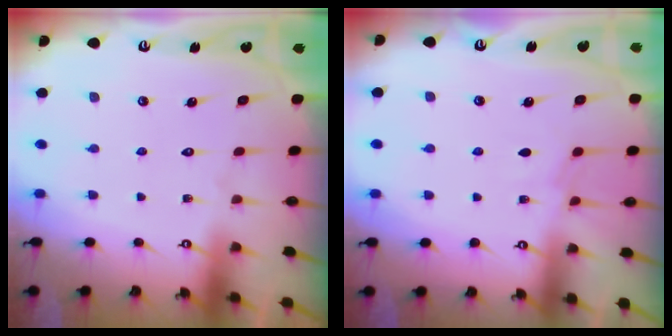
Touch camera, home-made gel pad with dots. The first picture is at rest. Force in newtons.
{"total": 3.2, "press": 3.2, "slide": 0.5}